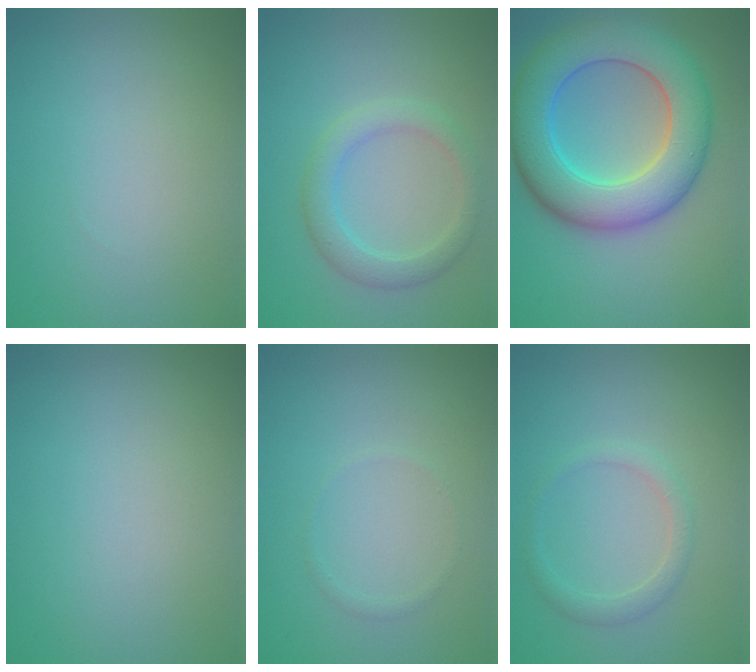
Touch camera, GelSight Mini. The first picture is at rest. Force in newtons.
{"total": 3.1, "press": 3.1, "slide": 0.1}
{"total": 10.2, "press": 10.2, "slide": 0.2}
{"total": 0.0}
{"total": 0.6, "press": 0.6, "slide": 0.1}
{"total": 1.8, "press": 1.8, "slide": 0.1}